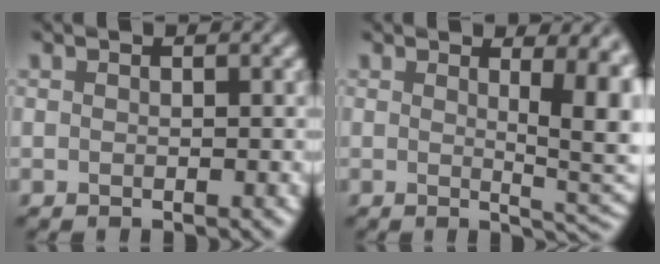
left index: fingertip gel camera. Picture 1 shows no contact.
{"total": 7.6, "force": [1.7, 3.0, 6.8], "torque": [-0.052, -0.004, 0.025]}